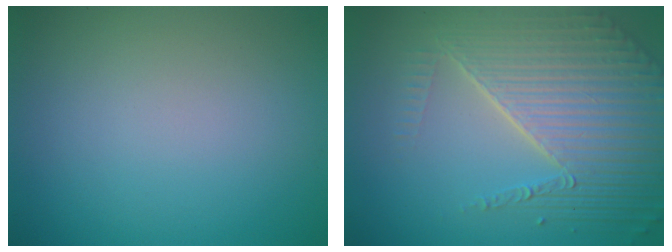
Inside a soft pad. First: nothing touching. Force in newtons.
{"total": 8.5, "press": 5.6, "slide": 6.3}